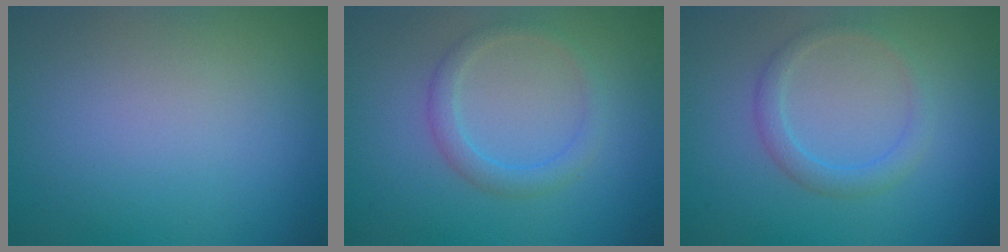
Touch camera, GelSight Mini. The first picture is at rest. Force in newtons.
{"total": 2.1, "press": 2.1, "slide": 0.1}
{"total": 1.9, "press": 1.9, "slide": 0.1}